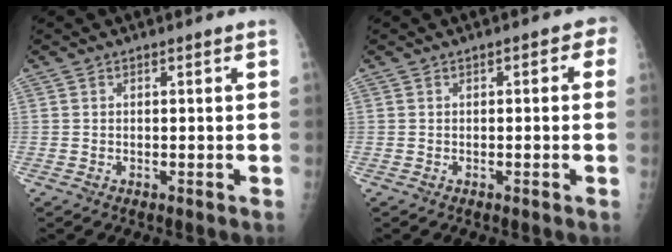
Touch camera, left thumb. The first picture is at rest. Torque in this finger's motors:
{"motor_torque": [-0.43, 0.01, -0.09, -0.06, 0.06]}